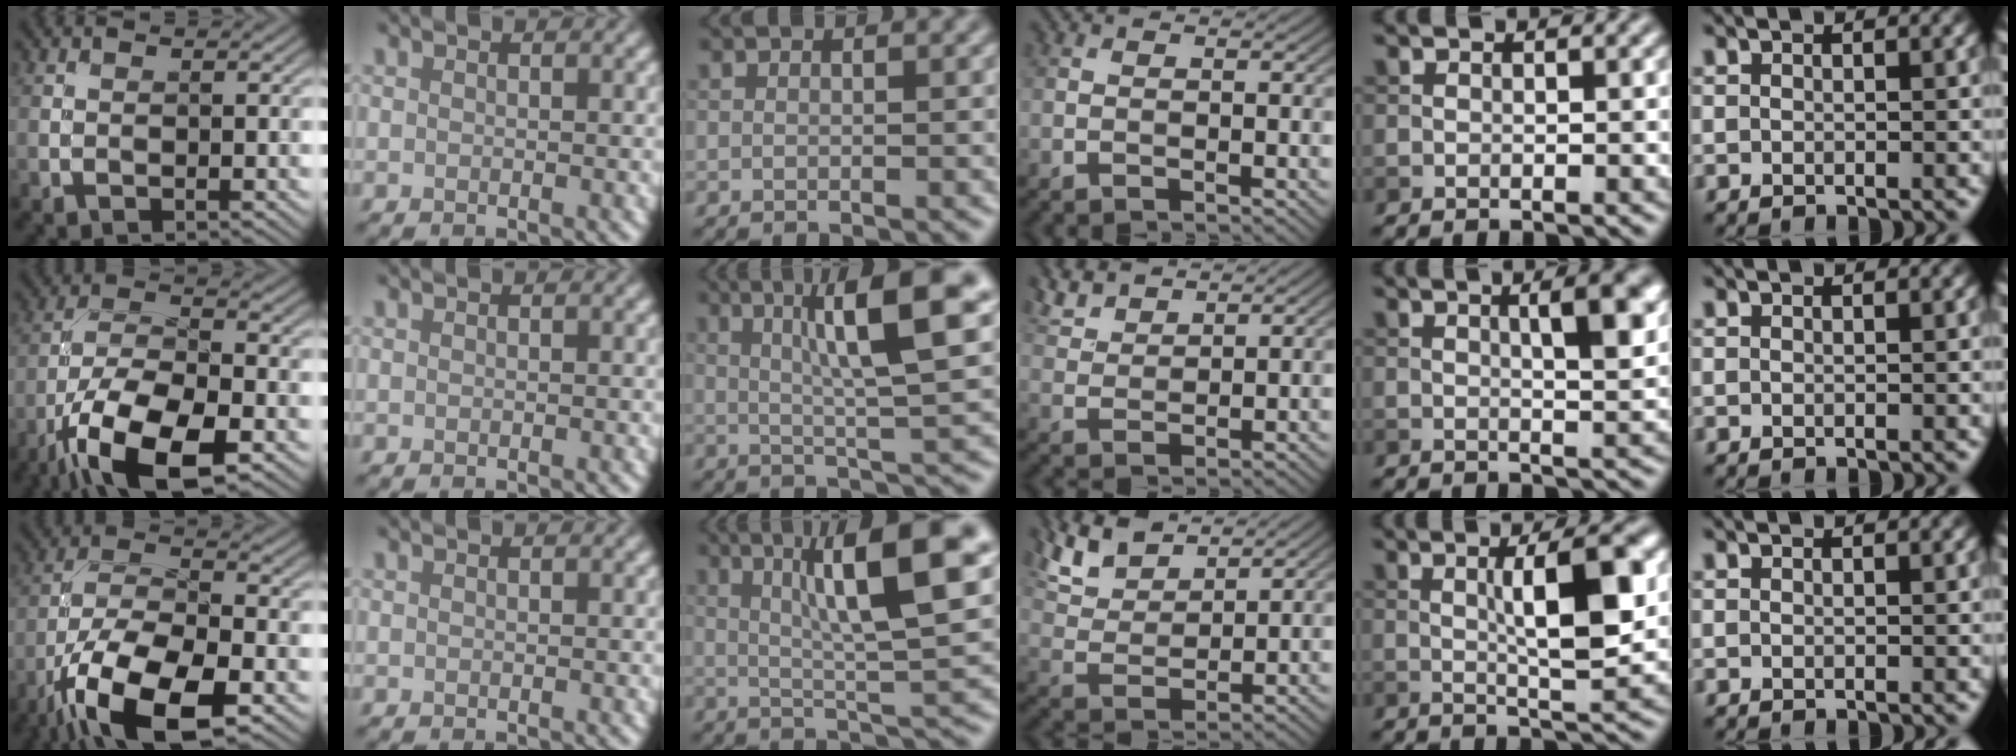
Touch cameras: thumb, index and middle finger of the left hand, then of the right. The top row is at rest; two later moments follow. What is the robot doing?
{"motion": "unscrew", "object": "medicine bottle"}